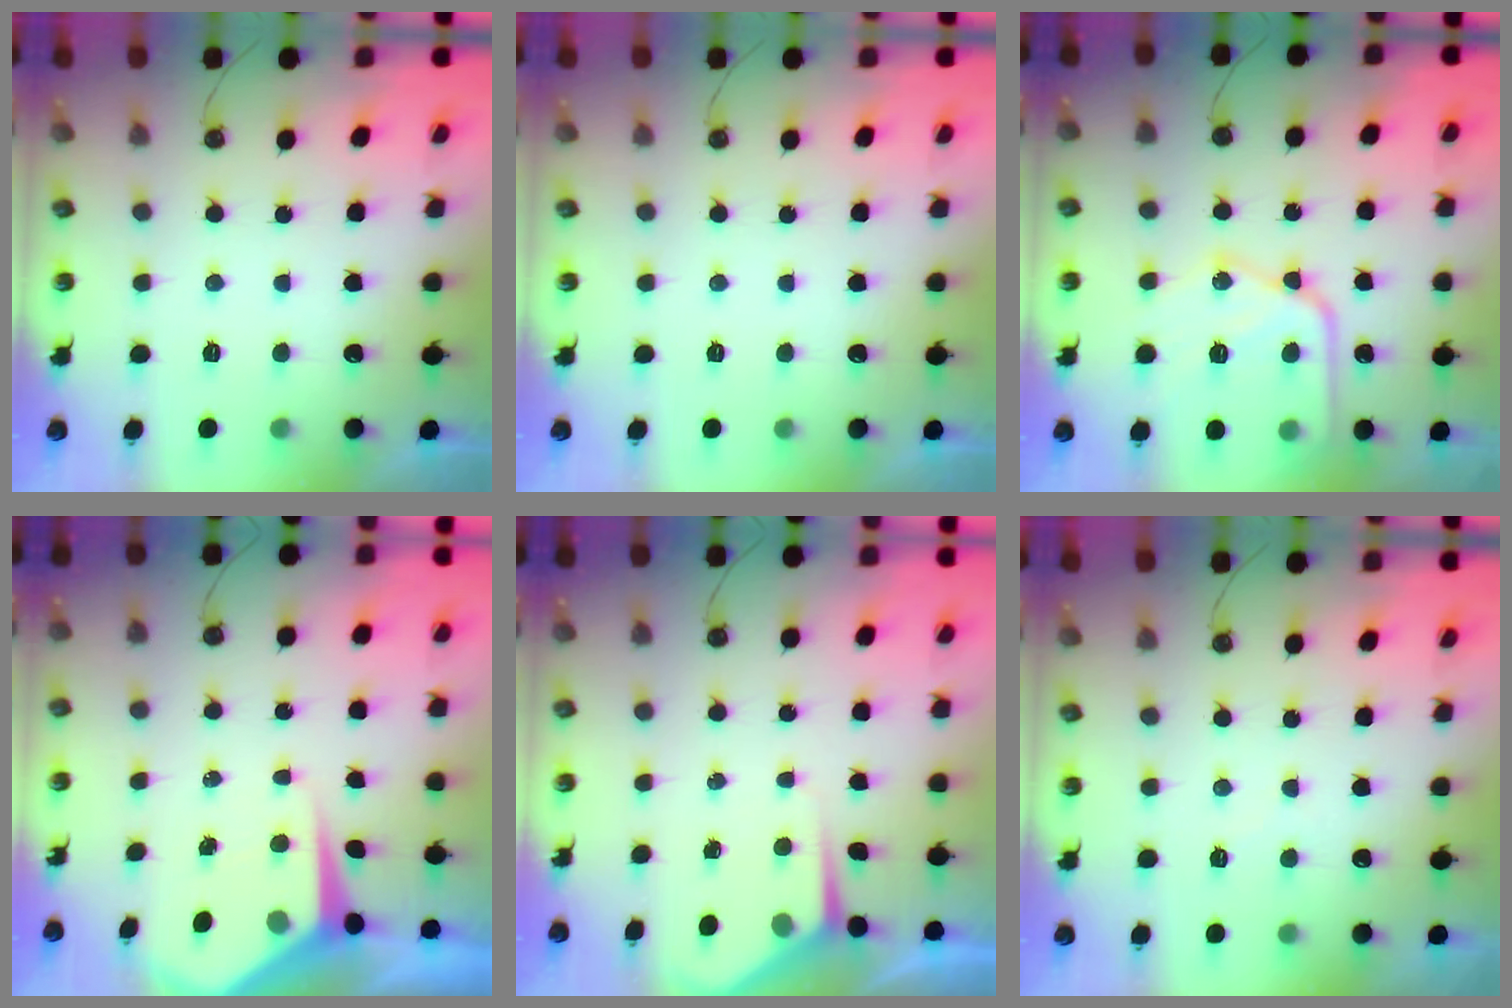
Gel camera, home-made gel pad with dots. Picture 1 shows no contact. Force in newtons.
{"total": 0.0}
{"total": 16.0, "press": 15.9, "slide": 1.3}
{"total": 6.2, "press": 6.2, "slide": 0.5}
{"total": 4.2, "press": 4.2, "slide": 0.5}
{"total": 2.7, "press": 2.7, "slide": 0.3}